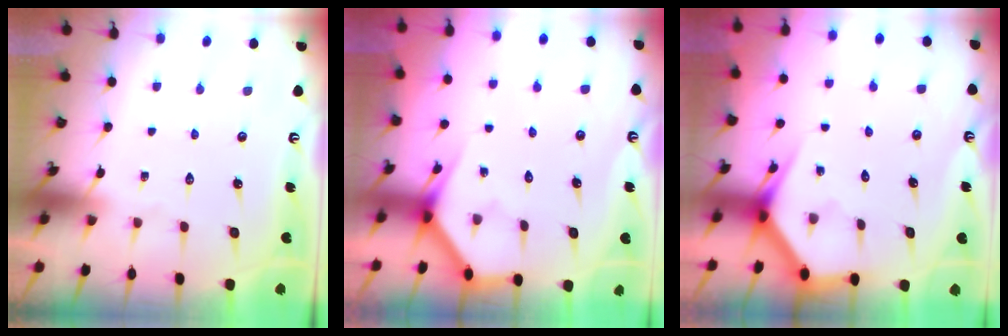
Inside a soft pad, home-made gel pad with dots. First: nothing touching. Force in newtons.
{"total": 3.7, "press": 3.7, "slide": 0.3}
{"total": 3.4, "press": 3.4, "slide": 0.3}